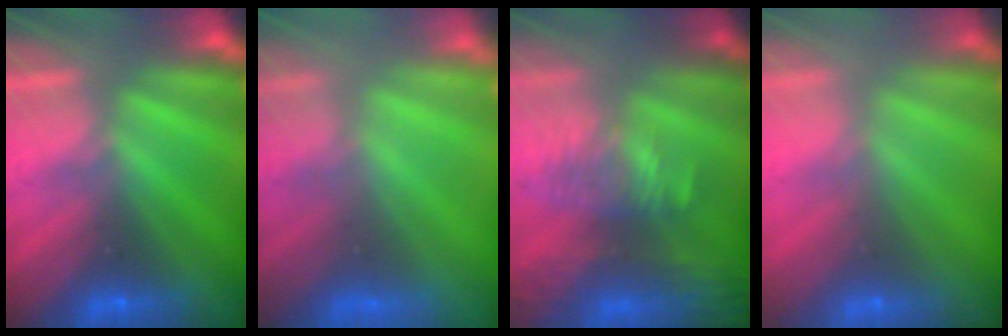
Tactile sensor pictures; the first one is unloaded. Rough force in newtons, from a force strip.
{"total": 6.4}
{"total": 9.8}
{"total": 2.3}